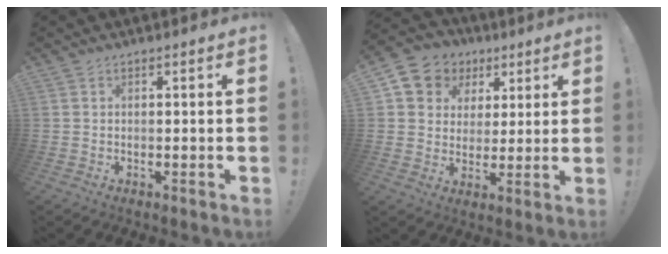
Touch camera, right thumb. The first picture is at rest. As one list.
[{"total": 8.9, "force": [3.4, 7.9, 2.4], "torque": [-0.036, -0.021, 0.072]}]